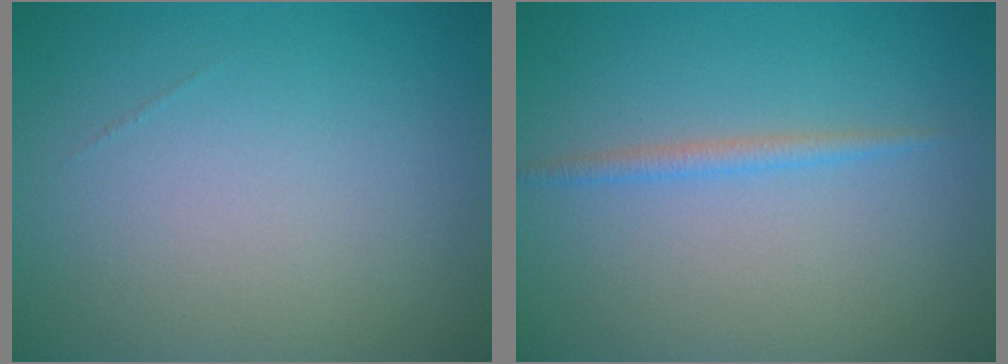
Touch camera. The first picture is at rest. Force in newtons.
{"total": 1.2, "press": 1.2, "slide": 0.1}